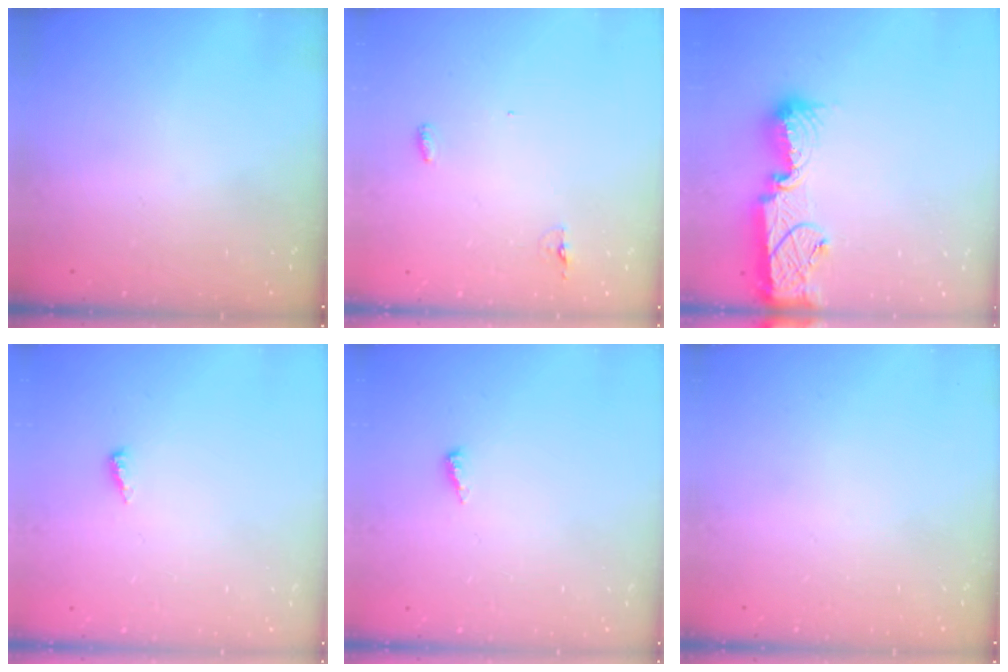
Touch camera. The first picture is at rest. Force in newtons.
{"total": 7.4, "press": 4.4, "slide": 6.0}
{"total": 13.4, "press": 13.2, "slide": 2.3}
{"total": 2.5, "press": 2.5, "slide": 0.2}
{"total": 2.5, "press": 2.5, "slide": 0.2}
{"total": 0.0}